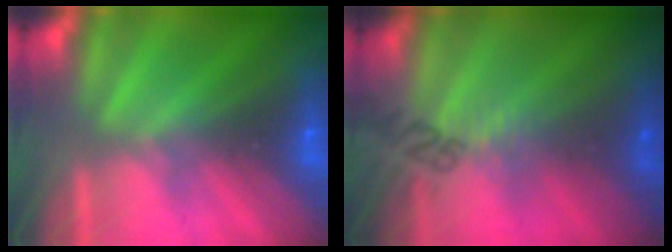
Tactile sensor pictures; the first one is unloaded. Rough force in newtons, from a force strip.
{"total": 2.4}